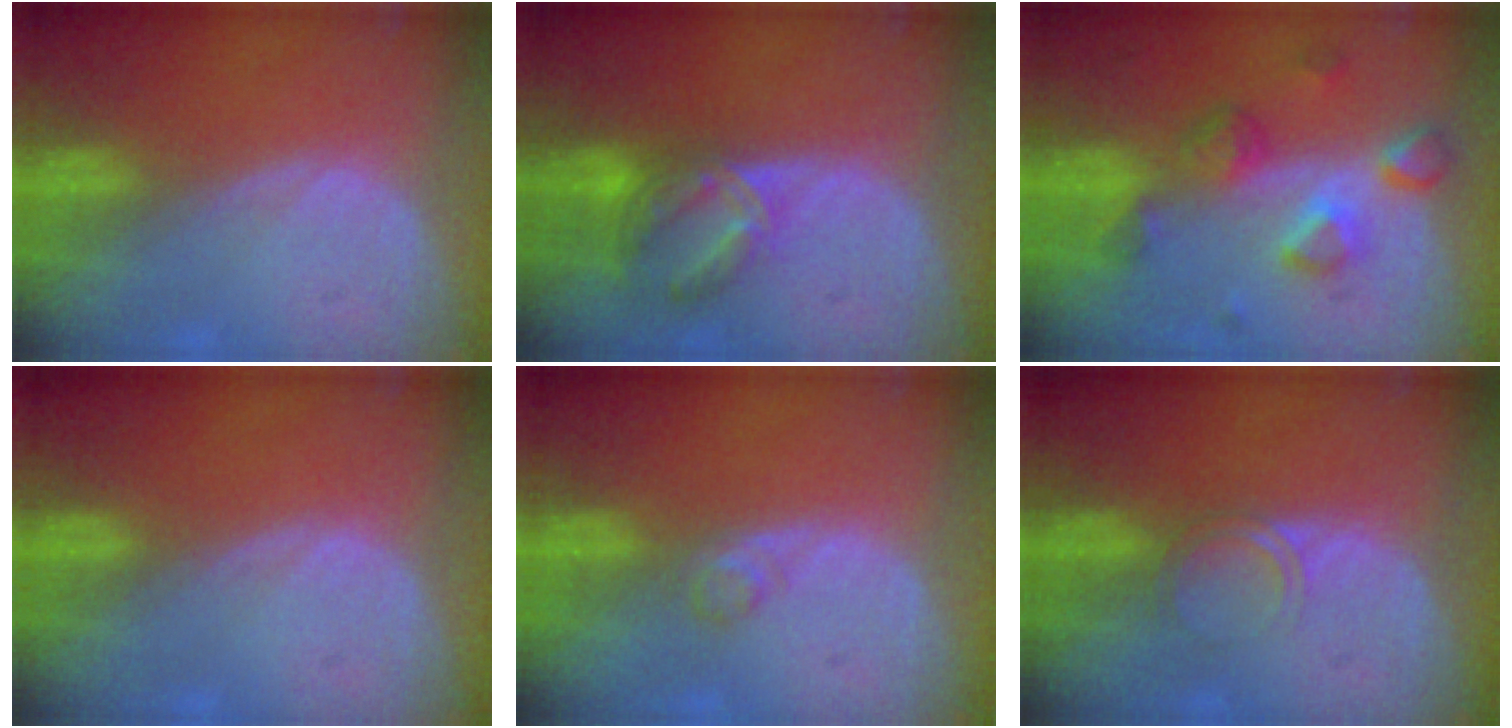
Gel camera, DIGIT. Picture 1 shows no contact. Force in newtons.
{"total": 7.3, "press": 6.3, "slide": 3.7}
{"total": 7.9, "press": 7.0, "slide": 3.6}
{"total": 0.0}
{"total": 1.6, "press": 1.6, "slide": 0.2}
{"total": 2.4, "press": 2.4, "slide": 0.2}